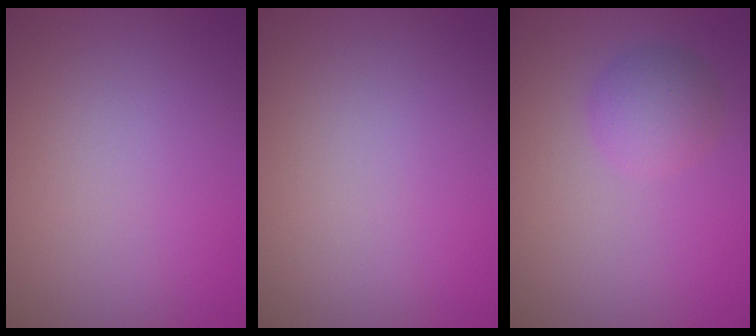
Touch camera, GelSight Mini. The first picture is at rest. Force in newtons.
{"total": 0.0}
{"total": 2.6, "press": 2.6, "slide": 0.1}